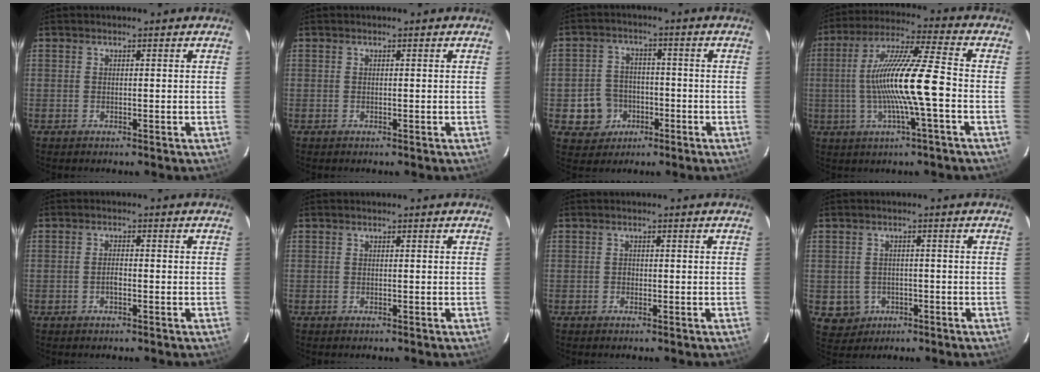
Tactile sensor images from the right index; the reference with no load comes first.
{"total": 0.0}
{"total": 7.3, "force": [-2.5, 6.7, 1.5], "torque": [-0.048, 0.022, -0.027]}
{"total": 14.7, "force": [-2.3, 0.3, 14.6], "torque": [-0.274, 0.007, -0.041]}
{"total": 1.9, "force": [-0.7, 0.7, 1.6], "torque": [-0.032, 0.003, -0.013]}
{"total": 0.0}
{"total": 0.6, "force": [-0.2, 0.5, 0.1], "torque": [0.001, 0.000, -0.004]}
{"total": 4.7, "force": [-1.2, 4.4, 0.8], "torque": [-0.026, 0.009, -0.005]}